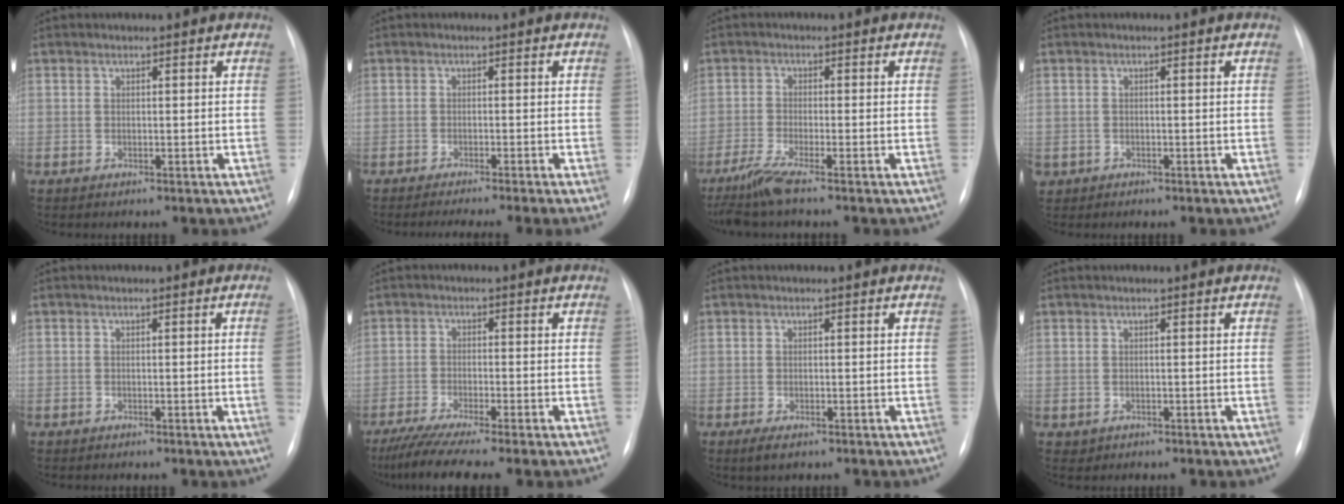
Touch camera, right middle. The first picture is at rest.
{"total": 7.2, "force": [-5.9, -1.1, 4.0], "torque": [-0.036, -0.013, -0.083]}
{"total": 4.7, "force": [-3.6, -0.6, 3.0], "torque": [-0.066, -0.019, -0.077]}
{"total": 1.7, "force": [-0.8, 1.5, 0.3], "torque": [-0.008, 0.002, -0.008]}
{"total": 1.7, "force": [-0.4, -0.5, 1.6], "torque": [-0.021, 0.001, -0.005]}
{"total": 8.7, "force": [-6.9, -0.3, 5.3], "torque": [-0.088, -0.024, -0.113]}
{"total": 1.9, "force": [-1.1, 0.8, 1.4], "torque": [-0.029, -0.003, -0.013]}
{"total": 0.9, "force": [-0.3, 0.8, 0.1], "torque": [-0.003, 0.003, -0.001]}